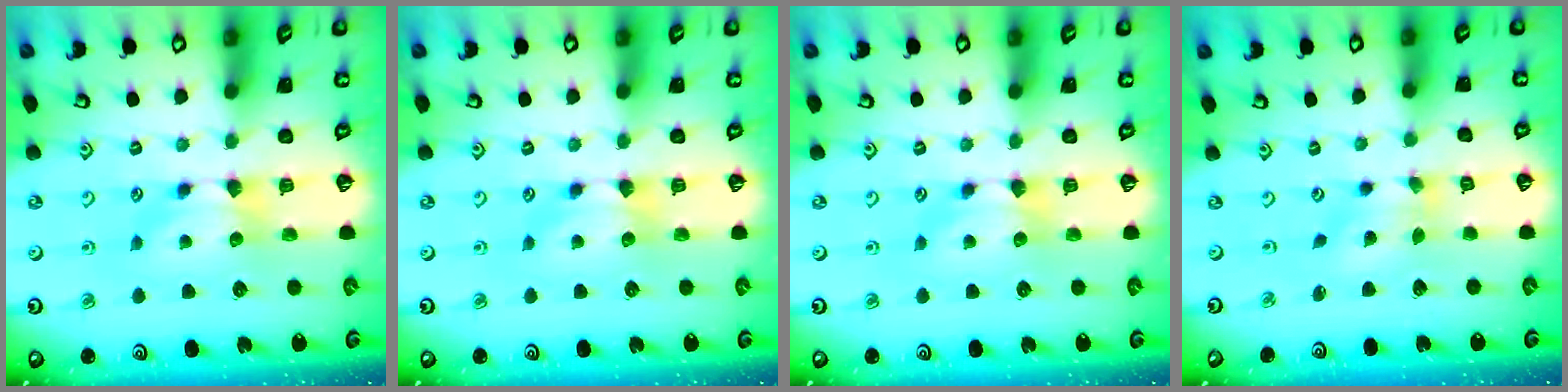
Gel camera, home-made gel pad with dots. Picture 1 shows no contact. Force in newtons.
{"total": 0.0}
{"total": 0.0}
{"total": 1.4, "press": 0.6, "slide": 1.3}